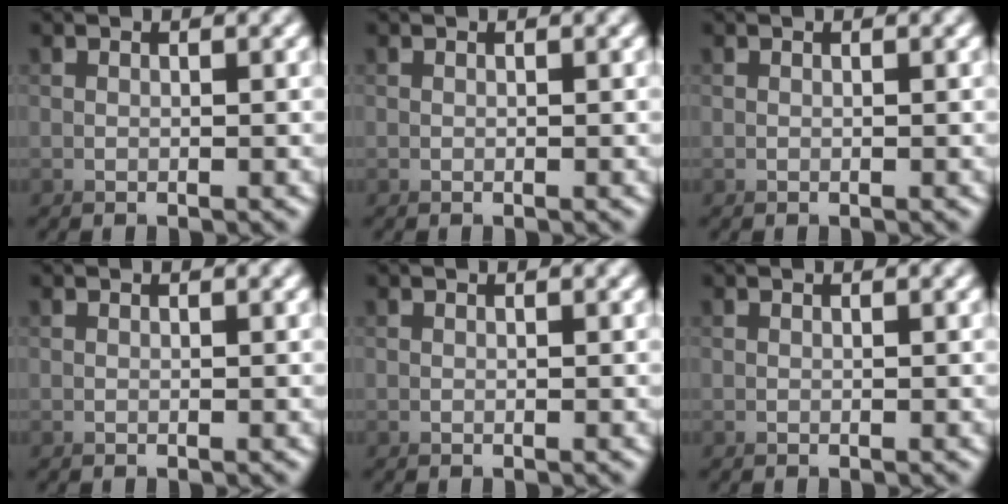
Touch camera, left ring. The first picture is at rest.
{"total": 0.0}
{"total": 0.0}
{"total": 0.0}
{"total": 0.0}
{"total": 0.0}